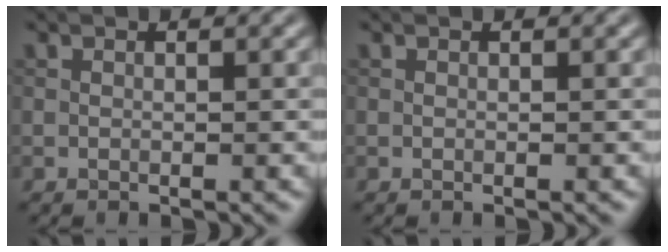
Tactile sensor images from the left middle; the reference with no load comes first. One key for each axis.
{"total": 0.0}